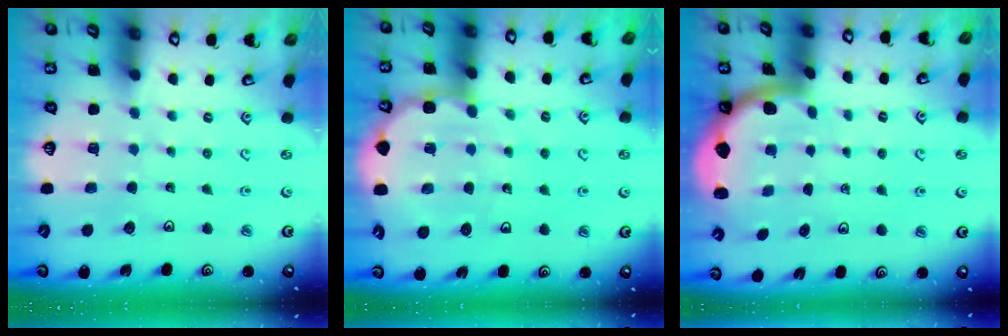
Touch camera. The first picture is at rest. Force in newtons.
{"total": 8.0, "press": 7.4, "slide": 2.9}
{"total": 2.0, "press": 2.0, "slide": 0.3}